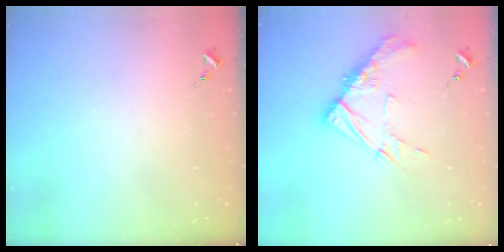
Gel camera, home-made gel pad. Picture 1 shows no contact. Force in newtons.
{"total": 13.1, "press": 13.1, "slide": 1.5}